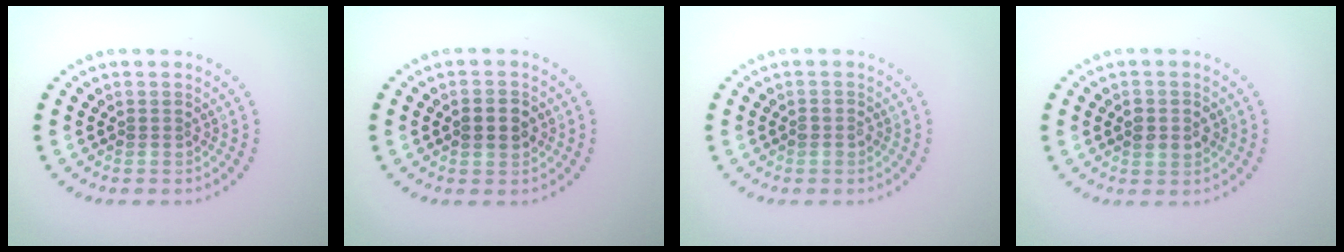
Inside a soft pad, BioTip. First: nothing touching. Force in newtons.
{"total": 2.6, "press": 2.6, "slide": 0.1}
{"total": 0.9, "press": 0.8, "slide": 0.4}
{"total": 2.6, "press": 2.6, "slide": 0.1}